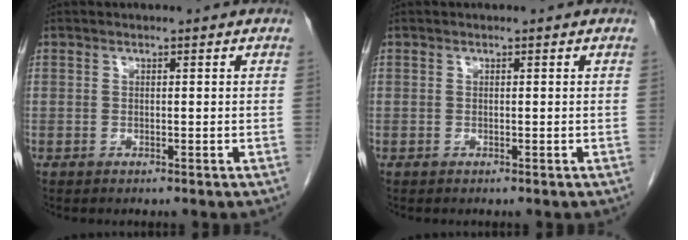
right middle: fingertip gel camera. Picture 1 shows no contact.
{"total": 0.0}